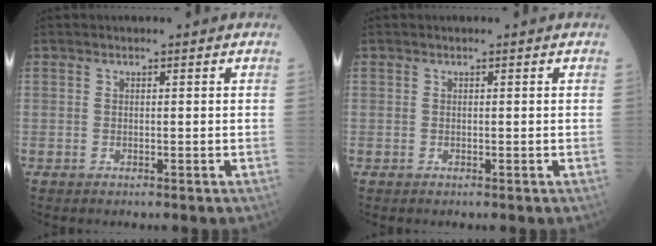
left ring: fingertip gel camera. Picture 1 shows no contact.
{"total": 0.0}